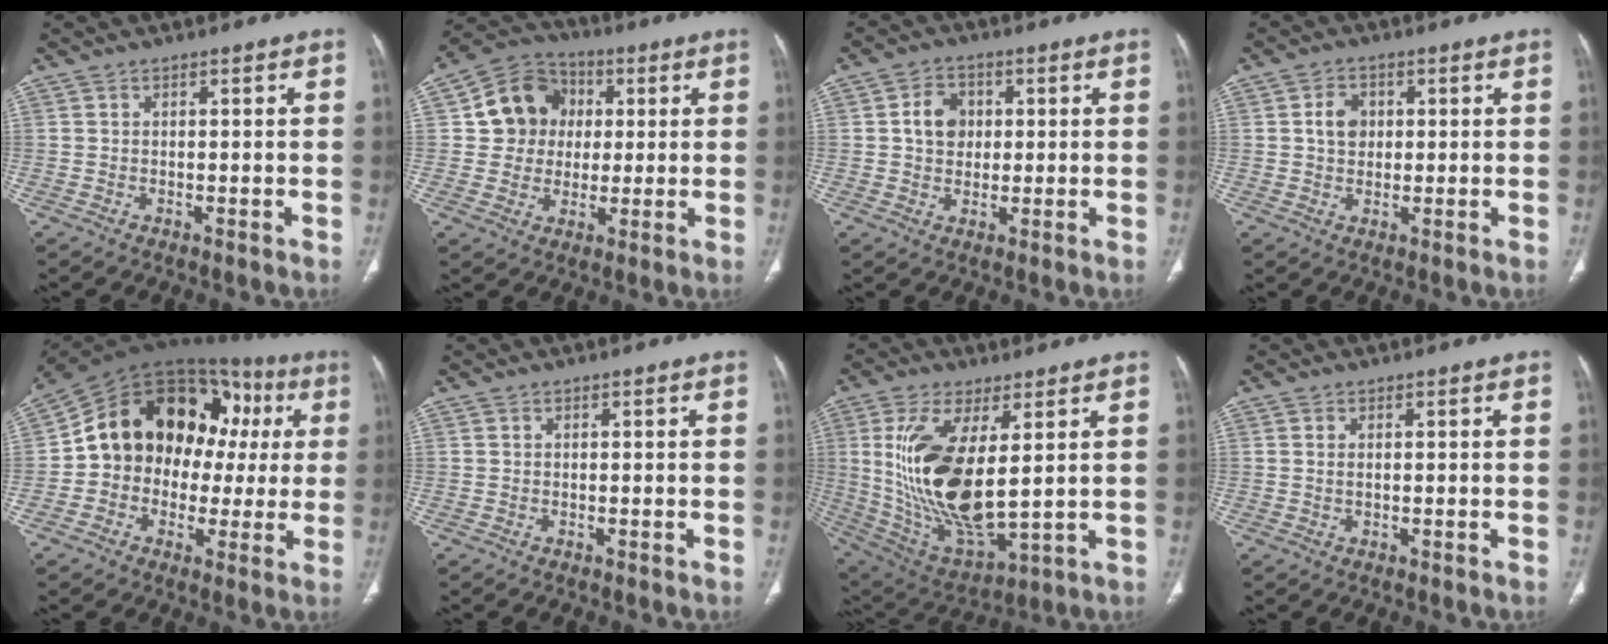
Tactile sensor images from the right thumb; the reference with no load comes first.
{"total": 11.7, "force": [1.9, 10.7, 4.4], "torque": [-0.038, 0.011, 0.027]}
{"total": 6.1, "force": [1.0, 5.0, 3.4], "torque": [-0.037, 0.004, 0.013]}
{"total": 4.5, "force": [0.8, 3.6, 2.6], "torque": [-0.031, 0.002, 0.011]}
{"total": 21.9, "force": [2.4, 16.5, 14.3], "torque": [-0.175, 0.060, 0.034]}
{"total": 0.0}
{"total": 20.3, "force": [3.3, 8.5, 18.2], "torque": [-0.363, -0.029, 0.081]}
{"total": 0.7, "force": [0.2, 0.3, 0.6], "torque": [-0.017, 0.000, 0.006]}